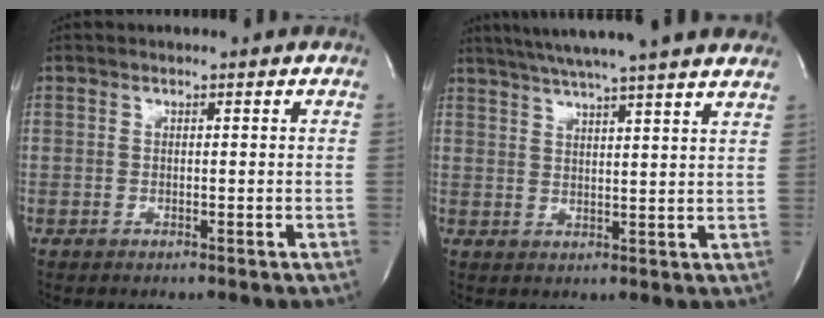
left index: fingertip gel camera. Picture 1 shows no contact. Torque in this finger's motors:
{"motor_torque": [0.16, -0.24, 0.73, 0.08]}